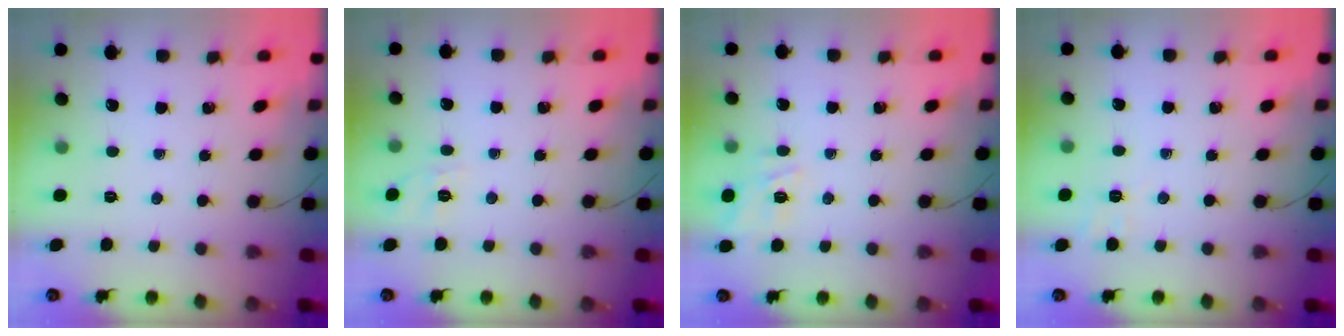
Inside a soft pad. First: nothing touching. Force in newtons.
{"total": 1.6, "press": 0.0, "slide": 1.6}
{"total": 5.5, "press": 5.4, "slide": 1.3}
{"total": 2.9, "press": 2.2, "slide": 1.9}